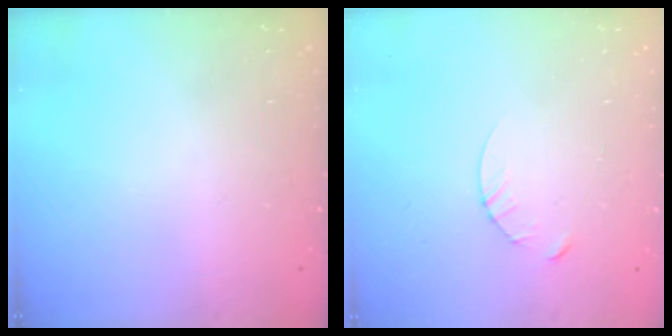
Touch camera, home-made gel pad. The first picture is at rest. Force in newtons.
{"total": 3.8, "press": 3.8, "slide": 0.3}